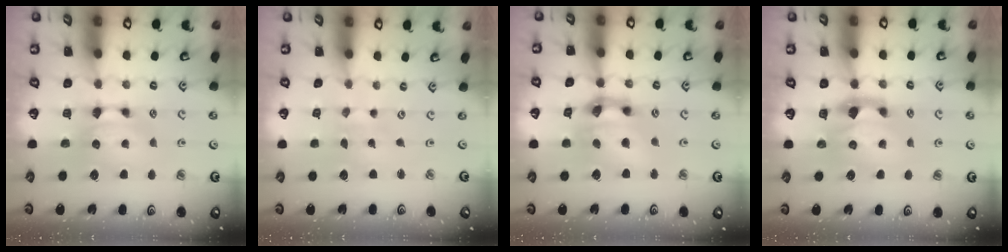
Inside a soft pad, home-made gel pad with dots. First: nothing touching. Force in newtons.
{"total": 4.6, "press": 4.6, "slide": 0.3}
{"total": 7.2, "press": 6.7, "slide": 2.6}
{"total": 2.3, "press": 2.1, "slide": 0.8}